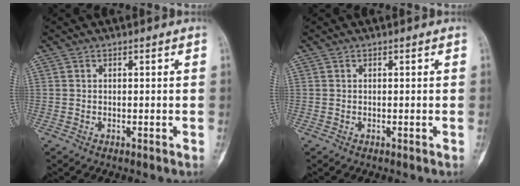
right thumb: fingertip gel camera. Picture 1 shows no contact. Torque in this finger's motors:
{"motor_torque": [-0.33, 0.02, 0.29, 0.12, 0.04]}